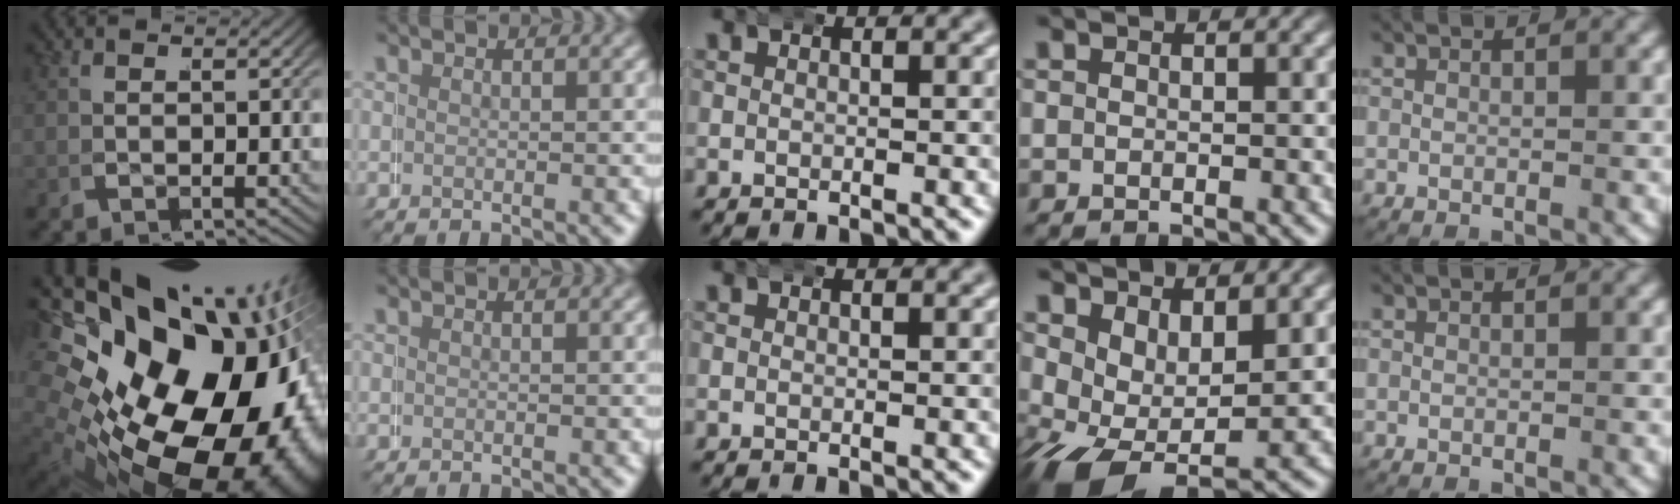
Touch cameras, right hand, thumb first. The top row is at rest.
{"thumb": {"total": 27.1, "force": [-1.8, 19.0, 19.3], "torque": [-0.330, -0.051, -0.006]}, "ring": {"total": 7.6, "force": [-1.9, 5.9, 4.5], "torque": [-0.123, -0.053, -0.013]}}